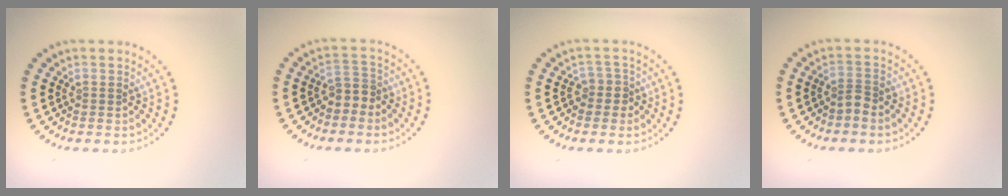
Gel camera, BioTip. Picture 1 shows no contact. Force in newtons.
{"total": 1.9, "press": 1.6, "slide": 1.0}
{"total": 1.7, "press": 1.4, "slide": 1.1}
{"total": 1.5, "press": 1.1, "slide": 1.0}